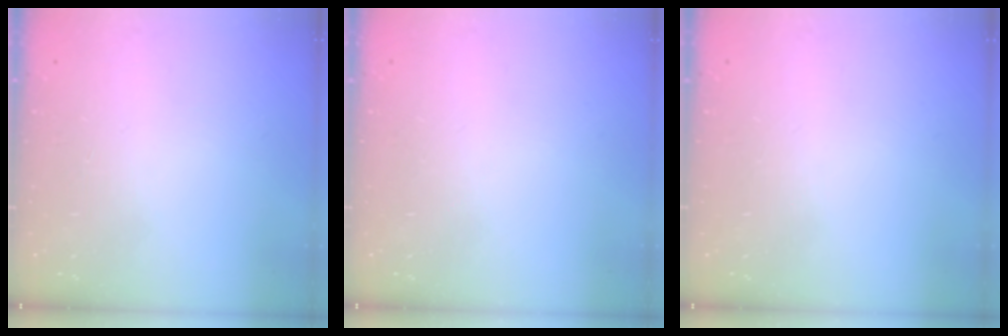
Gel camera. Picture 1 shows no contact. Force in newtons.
{"total": 0.0}
{"total": 0.0}